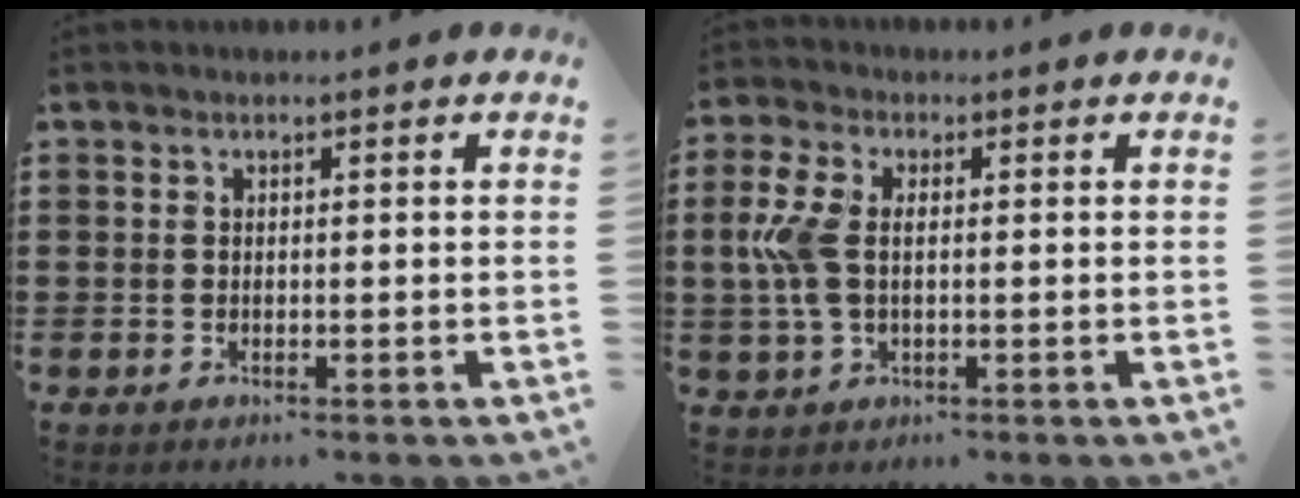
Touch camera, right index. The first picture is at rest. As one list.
[{"total": 6.5, "force": [0.2, 3.6, 5.4], "torque": [-0.149, -0.004, -0.009]}]